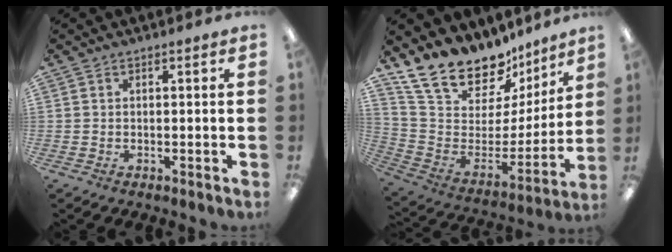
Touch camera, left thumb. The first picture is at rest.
{"total": 18.5, "force": [15.8, 8.0, 5.2], "torque": [-0.111, -0.130, 0.293]}